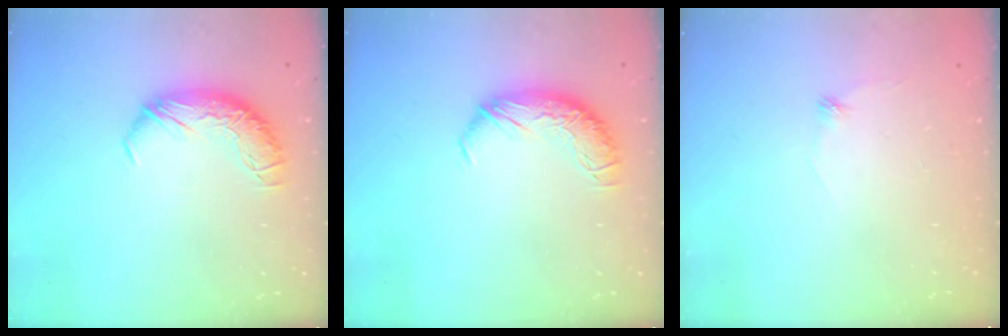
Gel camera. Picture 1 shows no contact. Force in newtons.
{"total": 0.0}
{"total": 9.2, "press": 9.2, "slide": 0.3}